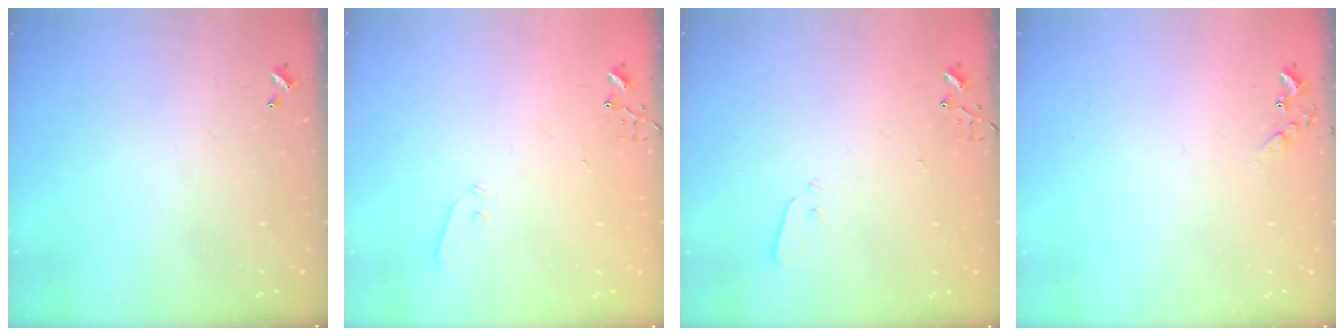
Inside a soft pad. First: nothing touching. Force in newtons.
{"total": 3.7, "press": 3.6, "slide": 0.7}
{"total": 3.0, "press": 2.9, "slide": 0.7}
{"total": 5.5, "press": 5.5, "slide": 0.6}